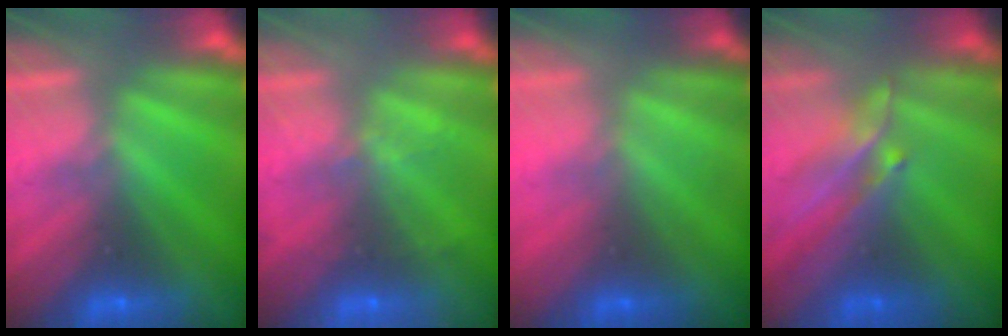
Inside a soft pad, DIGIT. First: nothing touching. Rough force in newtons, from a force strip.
{"total": 2.3}
{"total": 2.1}
{"total": 2.9}